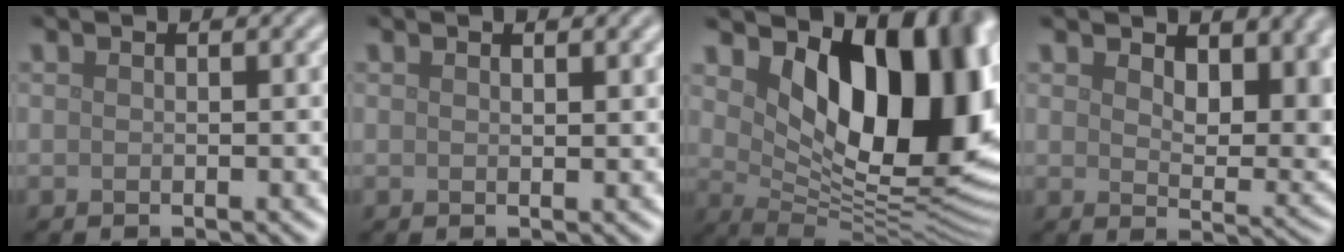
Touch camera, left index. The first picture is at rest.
{"total": 0.9, "force": [0.6, 0.2, 0.6], "torque": [-0.007, 0.000, 0.011]}
{"total": 13.7, "force": [4.0, 7.5, 10.8], "torque": [-0.128, -0.021, 0.075]}
{"total": 6.2, "force": [3.1, 3.3, 4.2], "torque": [-0.059, -0.012, 0.051]}